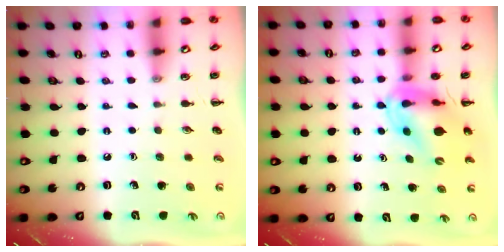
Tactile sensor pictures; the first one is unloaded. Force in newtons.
{"total": 11.6, "press": 11.0, "slide": 3.5}